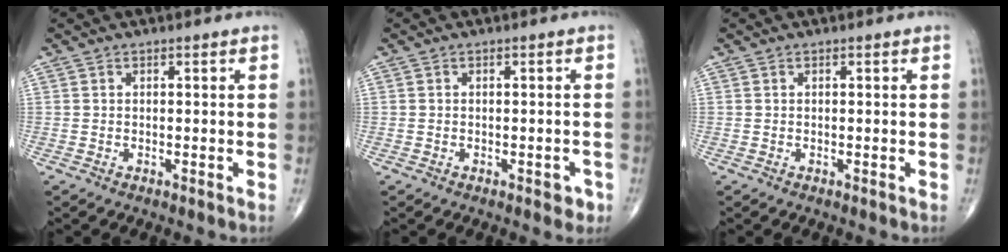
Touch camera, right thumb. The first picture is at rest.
{"total": 2.1, "force": [-1.1, 1.1, 1.5], "torque": [-0.010, 0.004, -0.012]}
{"total": 0.0}